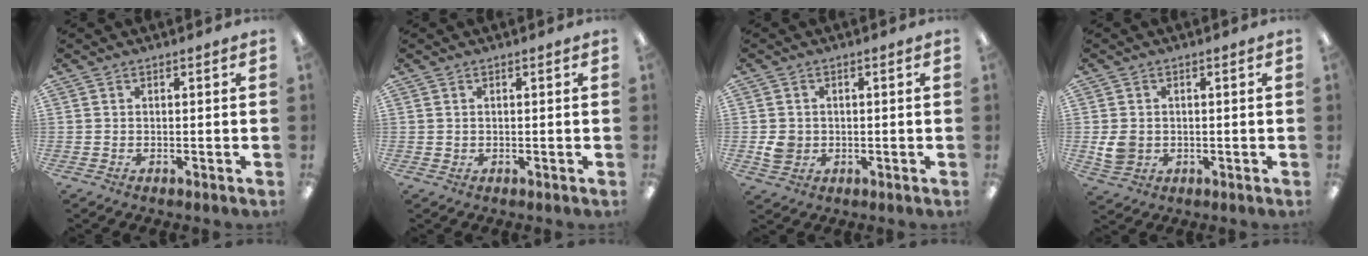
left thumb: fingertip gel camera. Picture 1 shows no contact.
{"total": 0.6, "force": [0.4, 0.4, -0.1], "torque": [0.001, 0.001, 0.007]}
{"total": 3.9, "force": [-0.2, 3.5, 1.6], "torque": [-0.013, 0.000, -0.003]}
{"total": 4.9, "force": [0.1, 4.2, 2.5], "torque": [-0.036, 0.000, 0.003]}